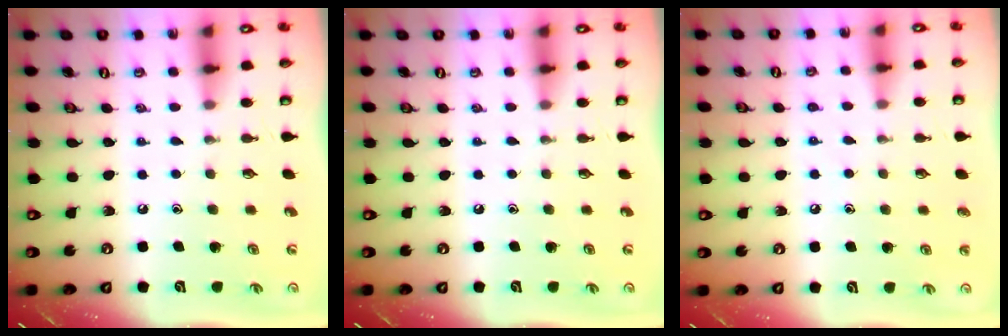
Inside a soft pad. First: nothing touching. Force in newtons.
{"total": 0.0}
{"total": 5.6, "press": 5.6, "slide": 0.6}